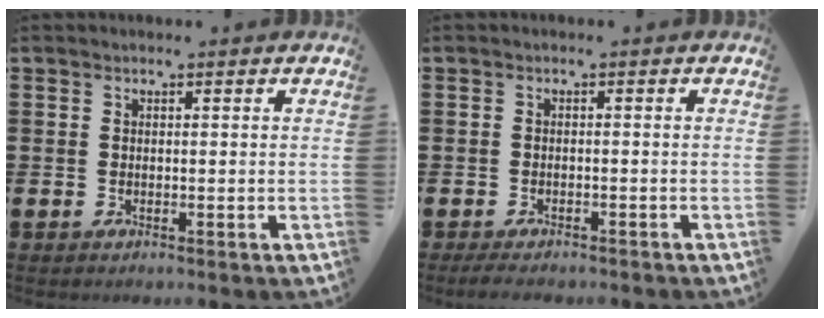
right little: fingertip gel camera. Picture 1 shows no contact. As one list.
[{"total": 1.3, "force": [-1.1, 0.2, 0.6], "torque": [-0.013, 0.001, -0.022]}]